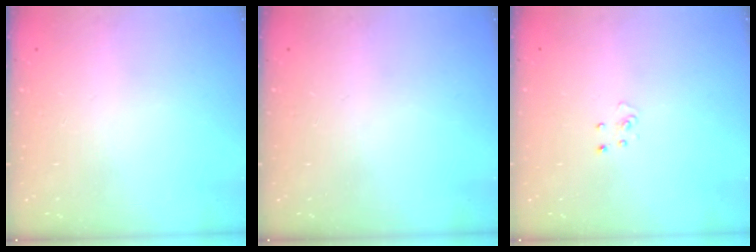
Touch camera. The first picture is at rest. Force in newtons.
{"total": 0.0}
{"total": 2.5, "press": 2.5, "slide": 0.3}